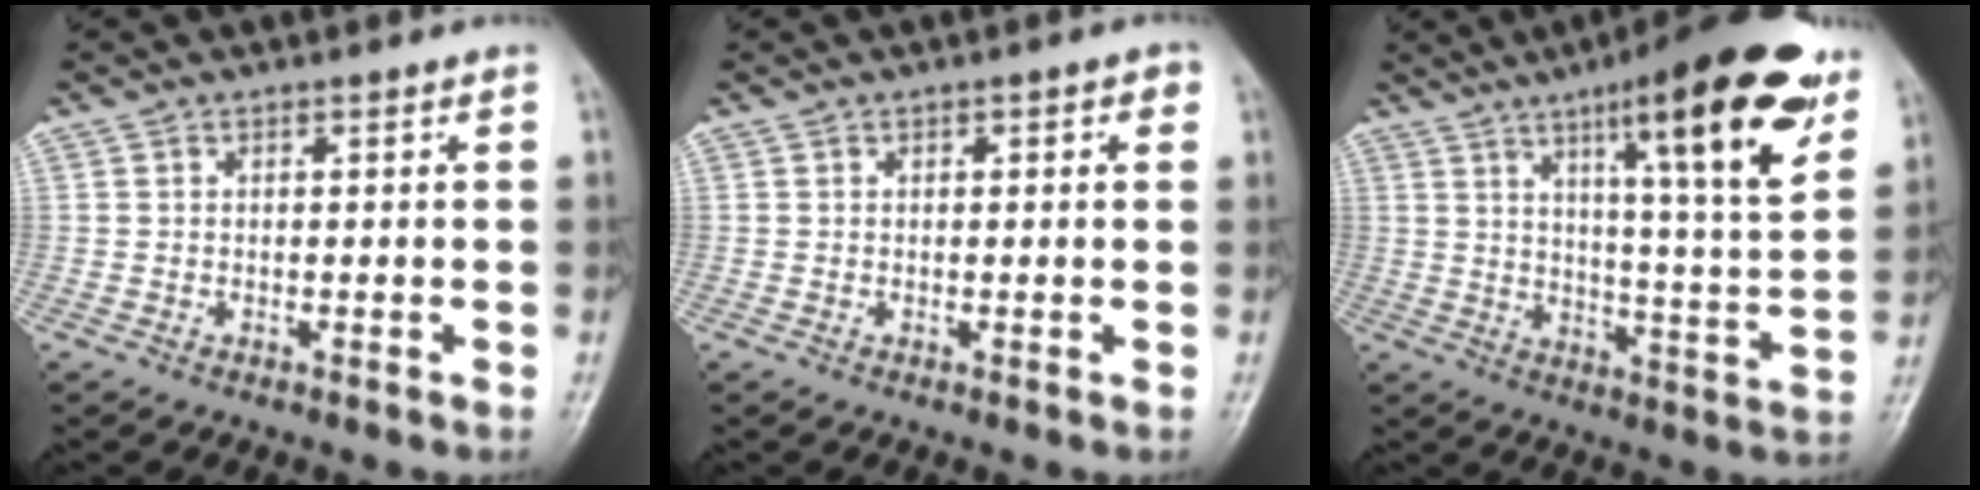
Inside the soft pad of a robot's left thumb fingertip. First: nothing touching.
{"total": 2.2, "force": [0.8, 1.0, 1.7], "torque": [-0.013, 0.002, 0.007]}
{"total": 17.3, "force": [7.6, 2.6, 15.3], "torque": [-0.224, -0.015, 0.109]}